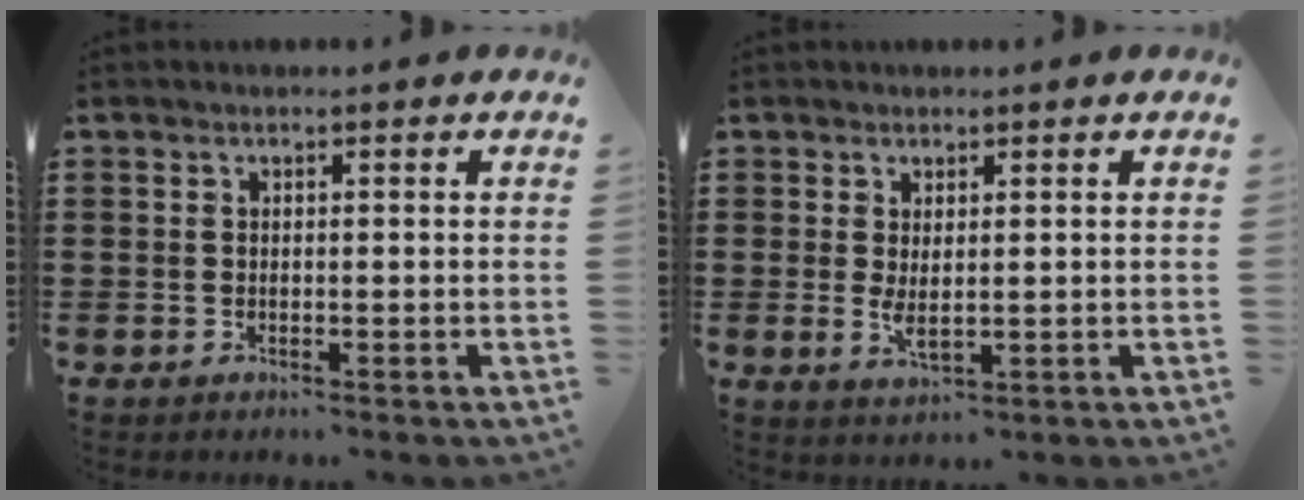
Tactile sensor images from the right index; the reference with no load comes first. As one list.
[{"total": 2.6, "force": [0.6, 1.0, 2.3], "torque": [-0.054, -0.003, 0.010]}]